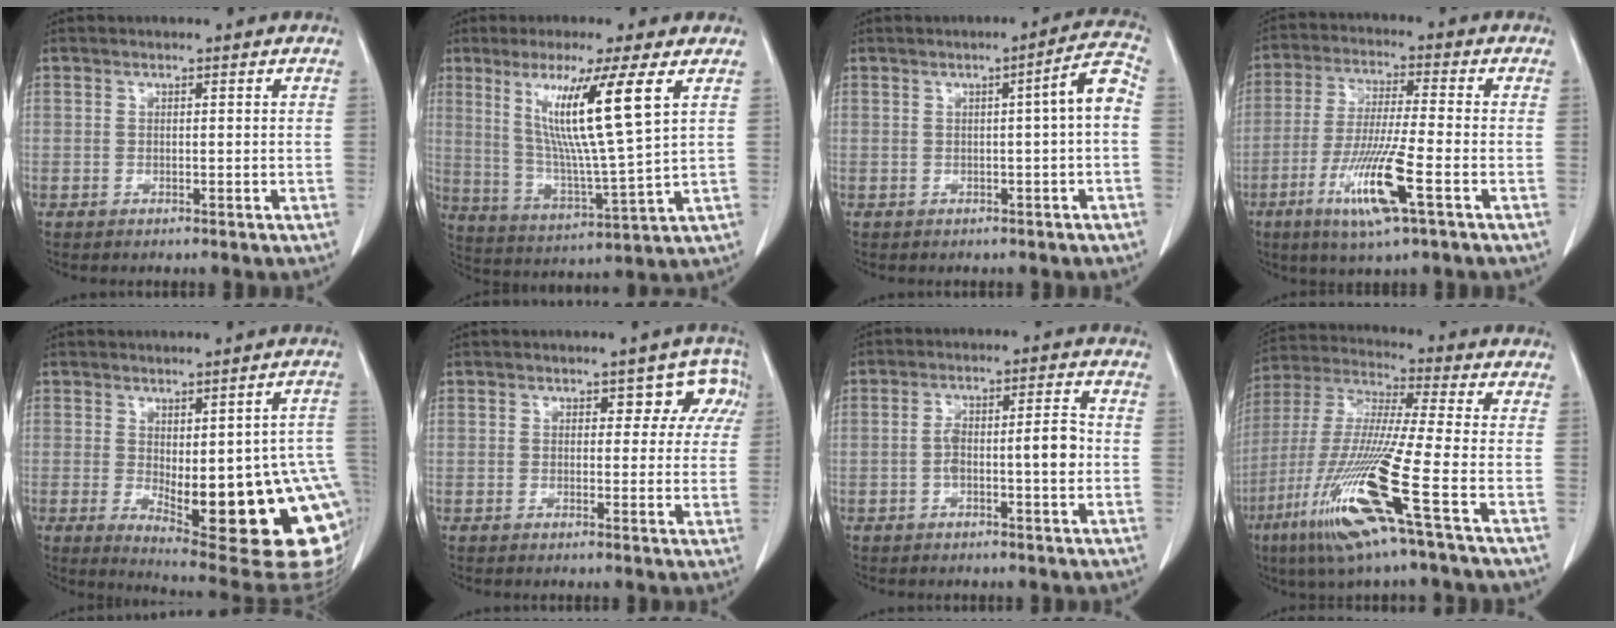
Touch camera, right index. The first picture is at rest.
{"total": 13.8, "force": [5.4, -1.1, 12.6], "torque": [-0.232, -0.020, 0.098]}
{"total": 4.9, "force": [0.1, -0.2, 4.9], "torque": [-0.065, 0.012, 0.002]}
{"total": 11.4, "force": [-4.7, 0.1, 10.4], "torque": [-0.206, -0.023, -0.089]}
{"total": 21.3, "force": [-4.9, 5.6, 19.9], "torque": [-0.169, 0.000, -0.043]}
{"total": 4.8, "force": [2.3, 3.3, 2.7], "torque": [0.002, 0.010, 0.017]}
{"total": 6.4, "force": [-1.2, 1.3, 6.2], "torque": [-0.109, 0.022, -0.020]}
{"total": 17.0, "force": [-7.5, -0.8, 15.2], "torque": [-0.332, -0.036, -0.151]}